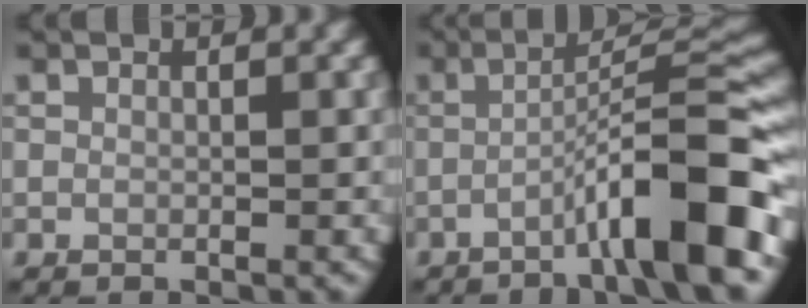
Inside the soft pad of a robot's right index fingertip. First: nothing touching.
{"total": 9.7, "force": [-4.0, 1.3, 8.7], "torque": [-0.118, 0.024, -0.071]}